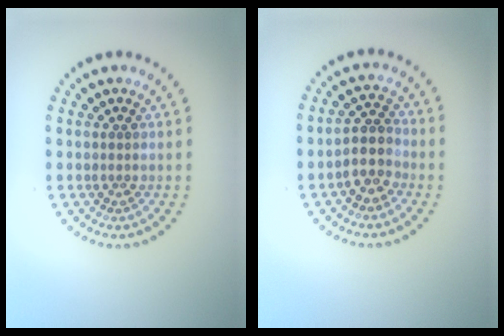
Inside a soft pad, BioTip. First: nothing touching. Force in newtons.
{"total": 2.9, "press": 2.6, "slide": 1.3}